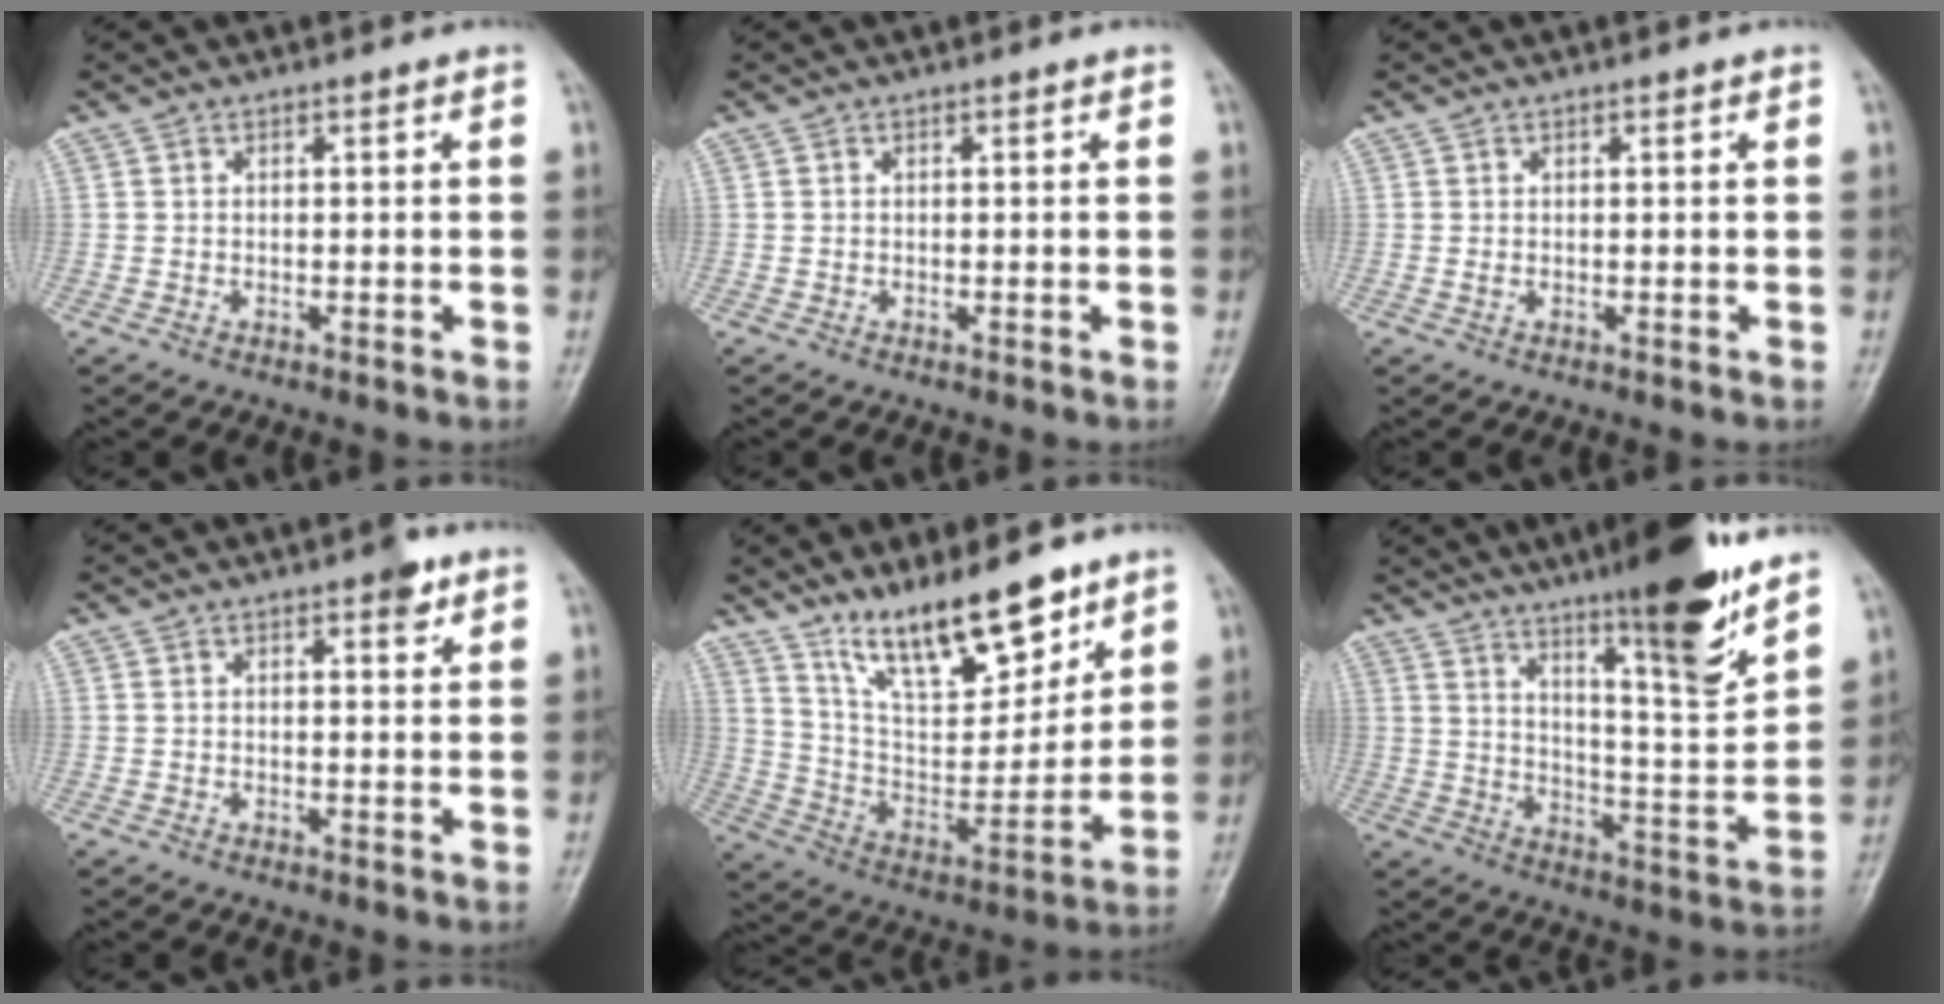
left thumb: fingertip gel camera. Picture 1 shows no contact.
{"total": 0.0}
{"total": 0.8, "force": [0.4, 0.5, 0.5], "torque": [-0.005, -0.001, 0.004]}
{"total": 3.1, "force": [1.9, 1.2, 2.2], "torque": [-0.020, -0.006, 0.022]}
{"total": 18.2, "force": [13.1, 6.2, 11.1], "torque": [-0.134, -0.079, 0.236]}
{"total": 18.6, "force": [12.8, 2.5, 13.2], "torque": [-0.175, -0.079, 0.204]}